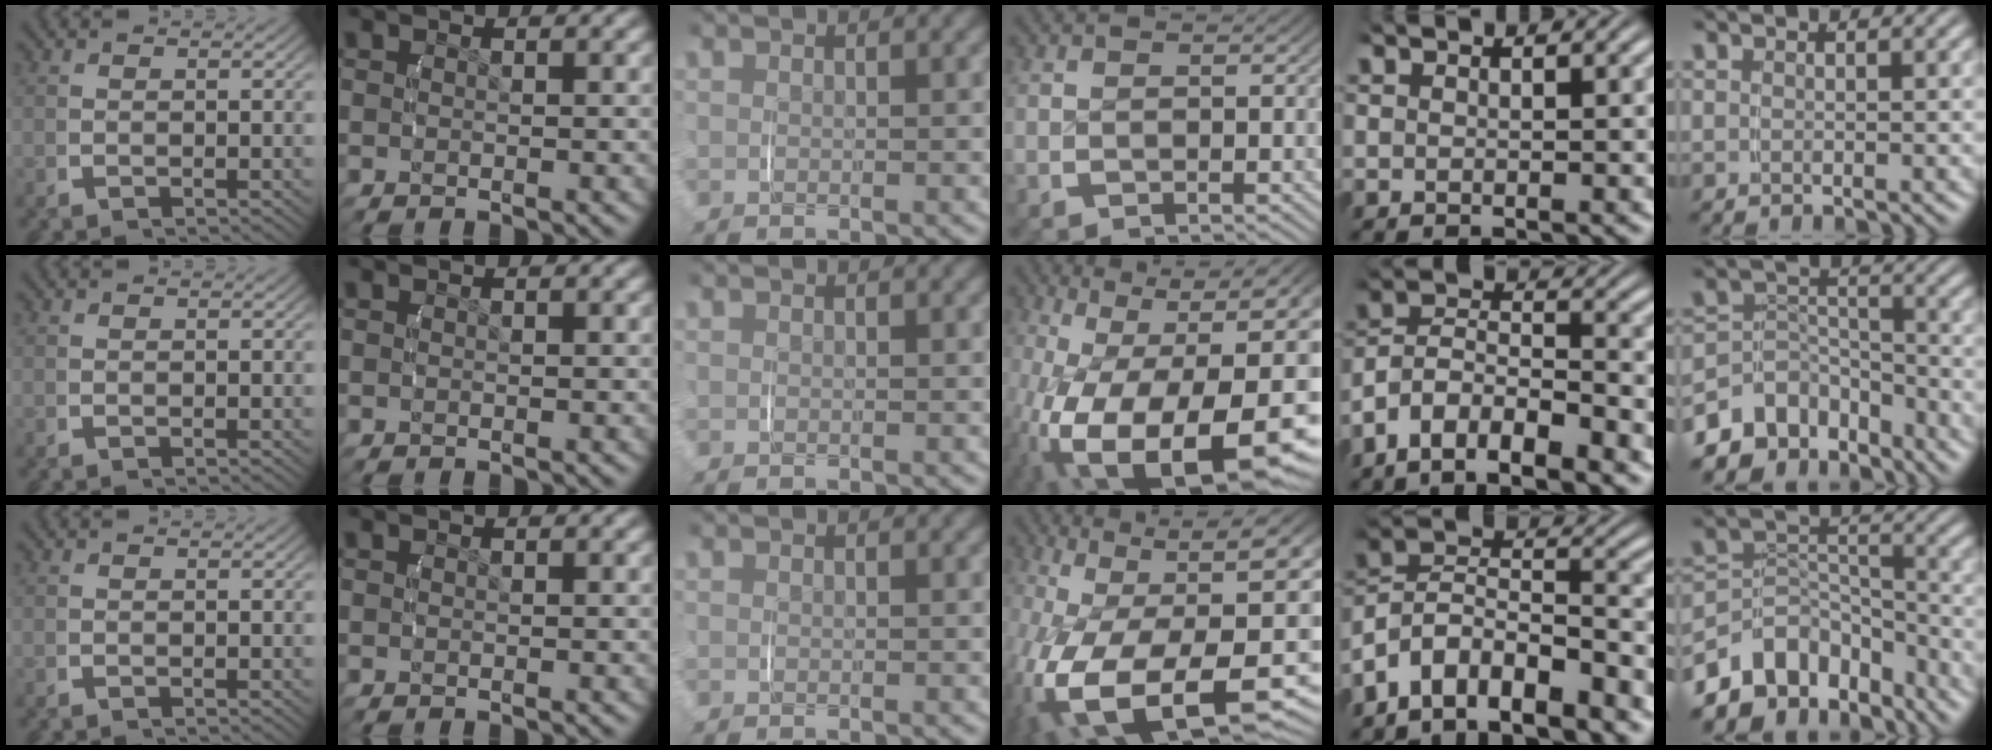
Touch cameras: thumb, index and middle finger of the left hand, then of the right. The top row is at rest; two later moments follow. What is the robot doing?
{"motion": "lift_and_place", "object": "backpack"}